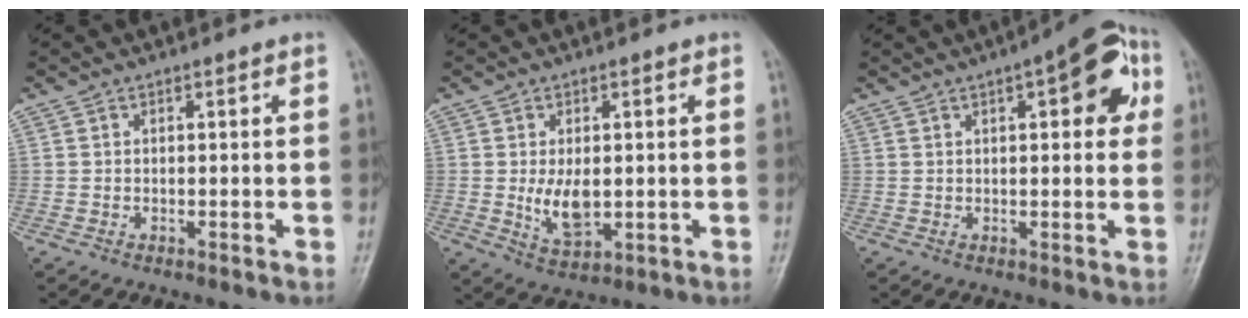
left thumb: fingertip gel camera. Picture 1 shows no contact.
{"total": 6.5, "force": [-0.1, 3.7, 5.3], "torque": [-0.085, -0.013, 0.008]}
{"total": 11.3, "force": [4.0, 4.4, 9.7], "torque": [-0.091, 0.011, 0.040]}